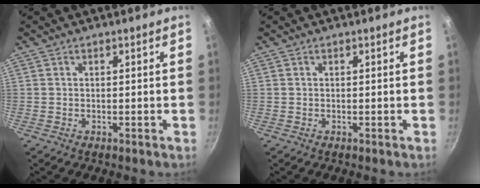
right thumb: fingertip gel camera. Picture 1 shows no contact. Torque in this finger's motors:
{"motor_torque": [-0.13, 0.13, 0.00, 0.00, 0.00]}